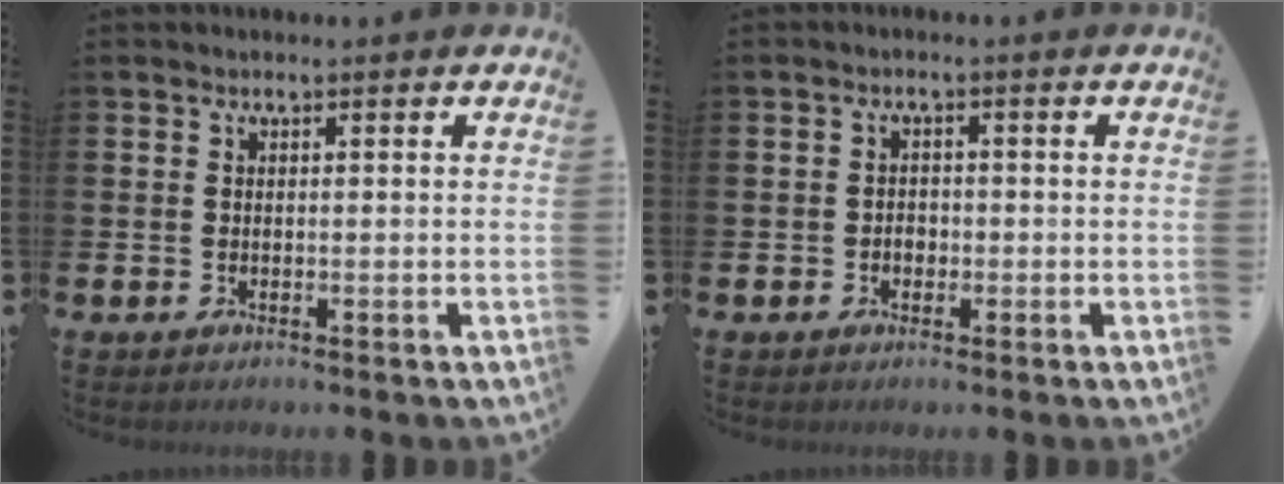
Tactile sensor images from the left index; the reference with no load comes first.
{"total": 1.6, "force": [-0.6, 1.3, 0.8], "torque": [-0.007, 0.002, -0.016]}